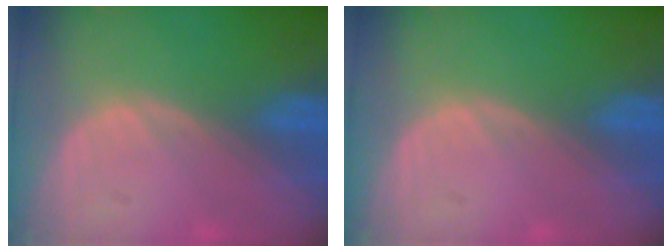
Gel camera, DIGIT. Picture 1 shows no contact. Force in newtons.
{"total": 0.0}